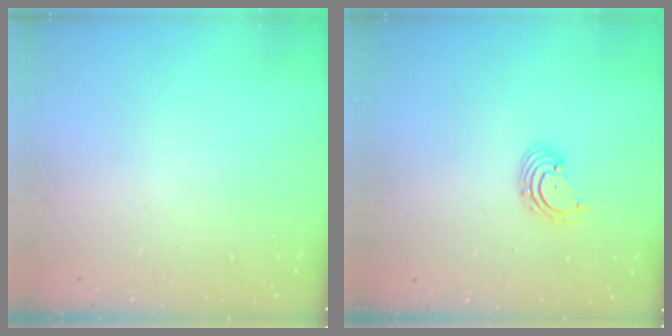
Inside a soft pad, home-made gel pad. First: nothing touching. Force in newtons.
{"total": 2.9, "press": 2.9, "slide": 0.3}